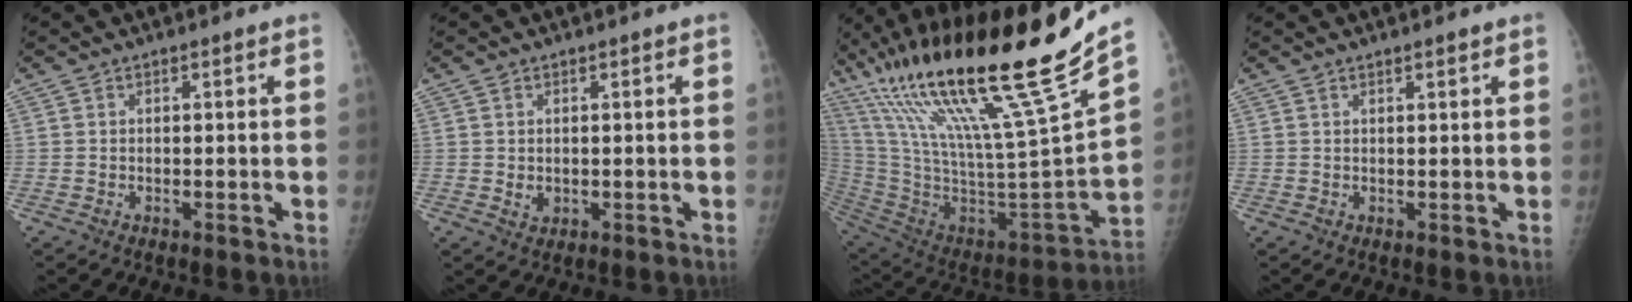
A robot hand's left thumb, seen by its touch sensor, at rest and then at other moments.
{"total": 1.8, "force": [0.1, 1.5, 0.9], "torque": [-0.011, -0.003, 0.008]}
{"total": 36.0, "force": [23.9, 4.0, 26.7], "torque": [-0.465, -0.089, 0.418]}
{"total": 1.0, "force": [0.8, 0.2, 0.6], "torque": [-0.008, -0.004, 0.013]}